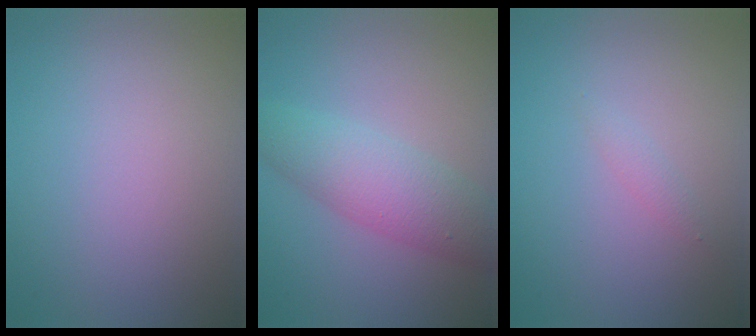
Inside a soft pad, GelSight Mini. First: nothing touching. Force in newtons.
{"total": 5.4, "press": 5.4, "slide": 0.1}
{"total": 0.8, "press": 0.8, "slide": 0.1}